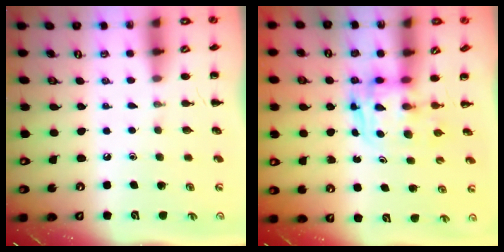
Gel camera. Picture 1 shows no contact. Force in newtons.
{"total": 2.7, "press": 2.7, "slide": 0.2}